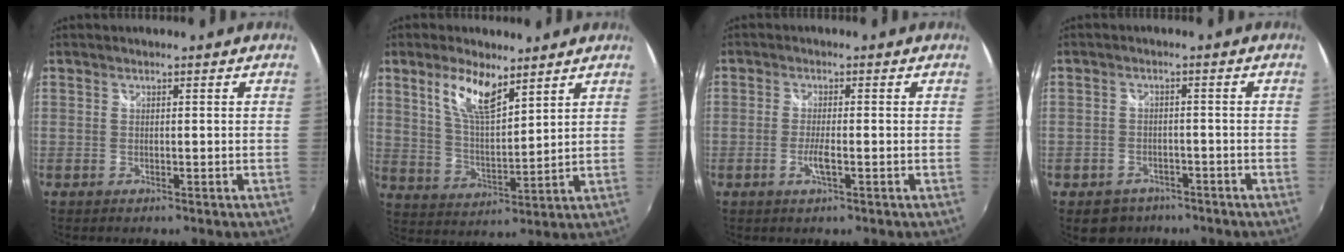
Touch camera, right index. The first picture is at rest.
{"total": 9.7, "force": [6.1, 3.0, 6.9], "torque": [-0.130, 0.004, 0.119]}
{"total": 3.0, "force": [-1.1, 0.3, 2.7], "torque": [-0.057, -0.004, -0.022]}
{"total": 5.7, "force": [-4.0, 3.9, 1.3], "torque": [-0.043, 0.006, -0.057]}